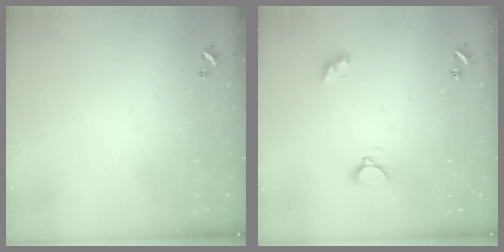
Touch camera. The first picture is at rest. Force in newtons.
{"total": 2.9, "press": 2.8, "slide": 0.7}